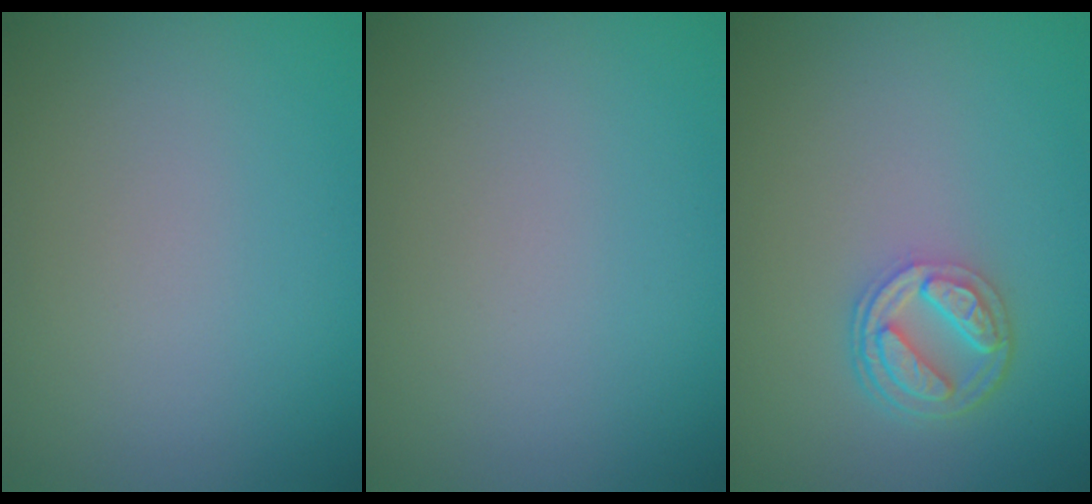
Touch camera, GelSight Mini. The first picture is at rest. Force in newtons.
{"total": 0.0}
{"total": 4.0, "press": 3.1, "slide": 2.5}